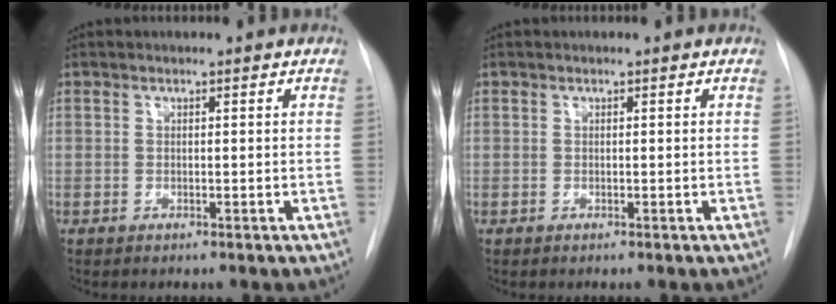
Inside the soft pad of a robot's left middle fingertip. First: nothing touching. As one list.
[{"total": 0.0}]